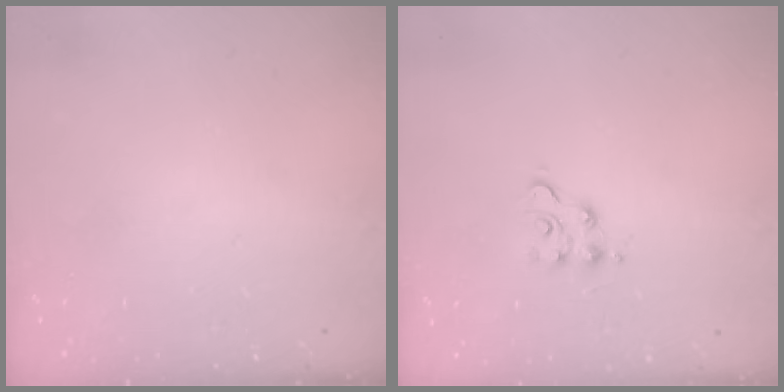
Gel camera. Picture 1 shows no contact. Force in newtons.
{"total": 4.8, "press": 4.8, "slide": 0.3}